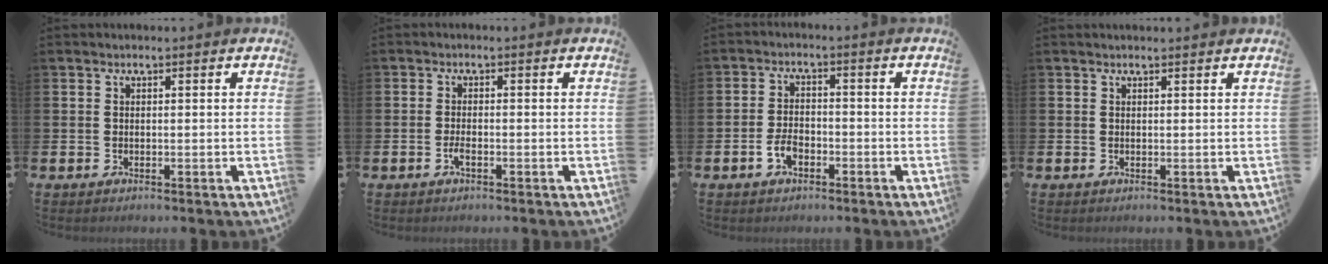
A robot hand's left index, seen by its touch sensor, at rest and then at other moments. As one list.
[{"total": 1.5, "force": [-0.7, 0.4, 1.3], "torque": [-0.032, 0.003, -0.011]}, {"total": 3.2, "force": [-1.5, 1.9, 2.1], "torque": [-0.039, 0.005, -0.029]}, {"total": 0.6, "force": [0.6, 0.0, 0.1], "torque": [0.006, -0.004, 0.010]}]